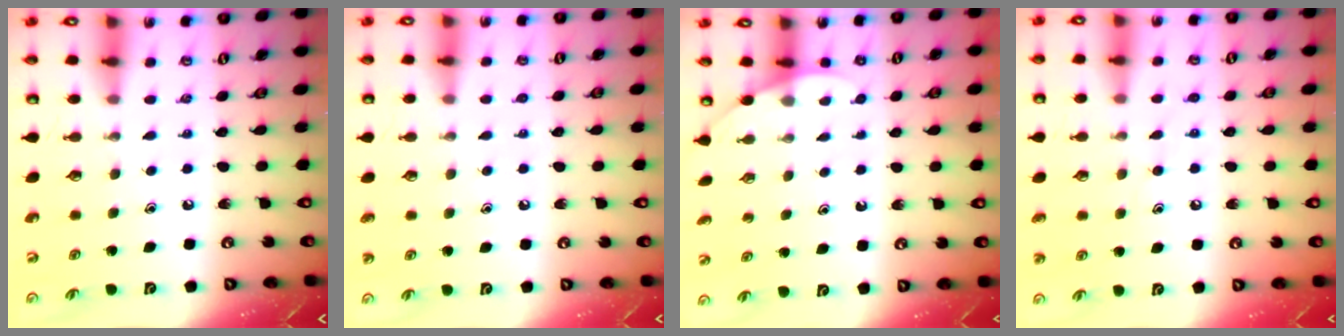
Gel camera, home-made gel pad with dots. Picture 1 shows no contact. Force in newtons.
{"total": 1.7, "press": 1.7, "slide": 0.2}
{"total": 2.6, "press": 2.6, "slide": 0.2}
{"total": 7.4, "press": 7.4, "slide": 0.6}